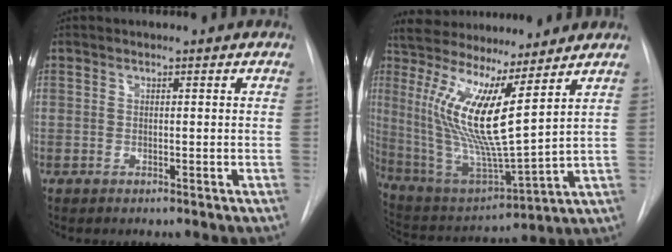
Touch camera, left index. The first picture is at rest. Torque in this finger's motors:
{"motor_torque": [1.87, -0.27, 0.61, 0.15]}